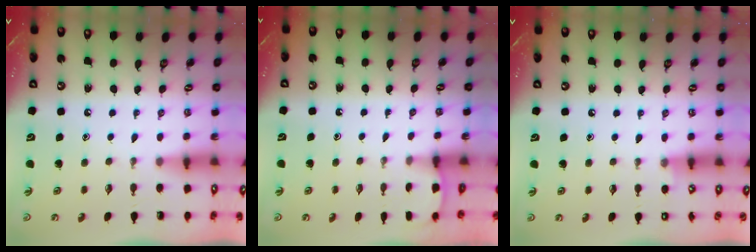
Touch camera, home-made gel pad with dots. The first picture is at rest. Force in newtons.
{"total": 0.9, "press": 0.9, "slide": 0.1}
{"total": 3.7, "press": 3.6, "slide": 0.4}